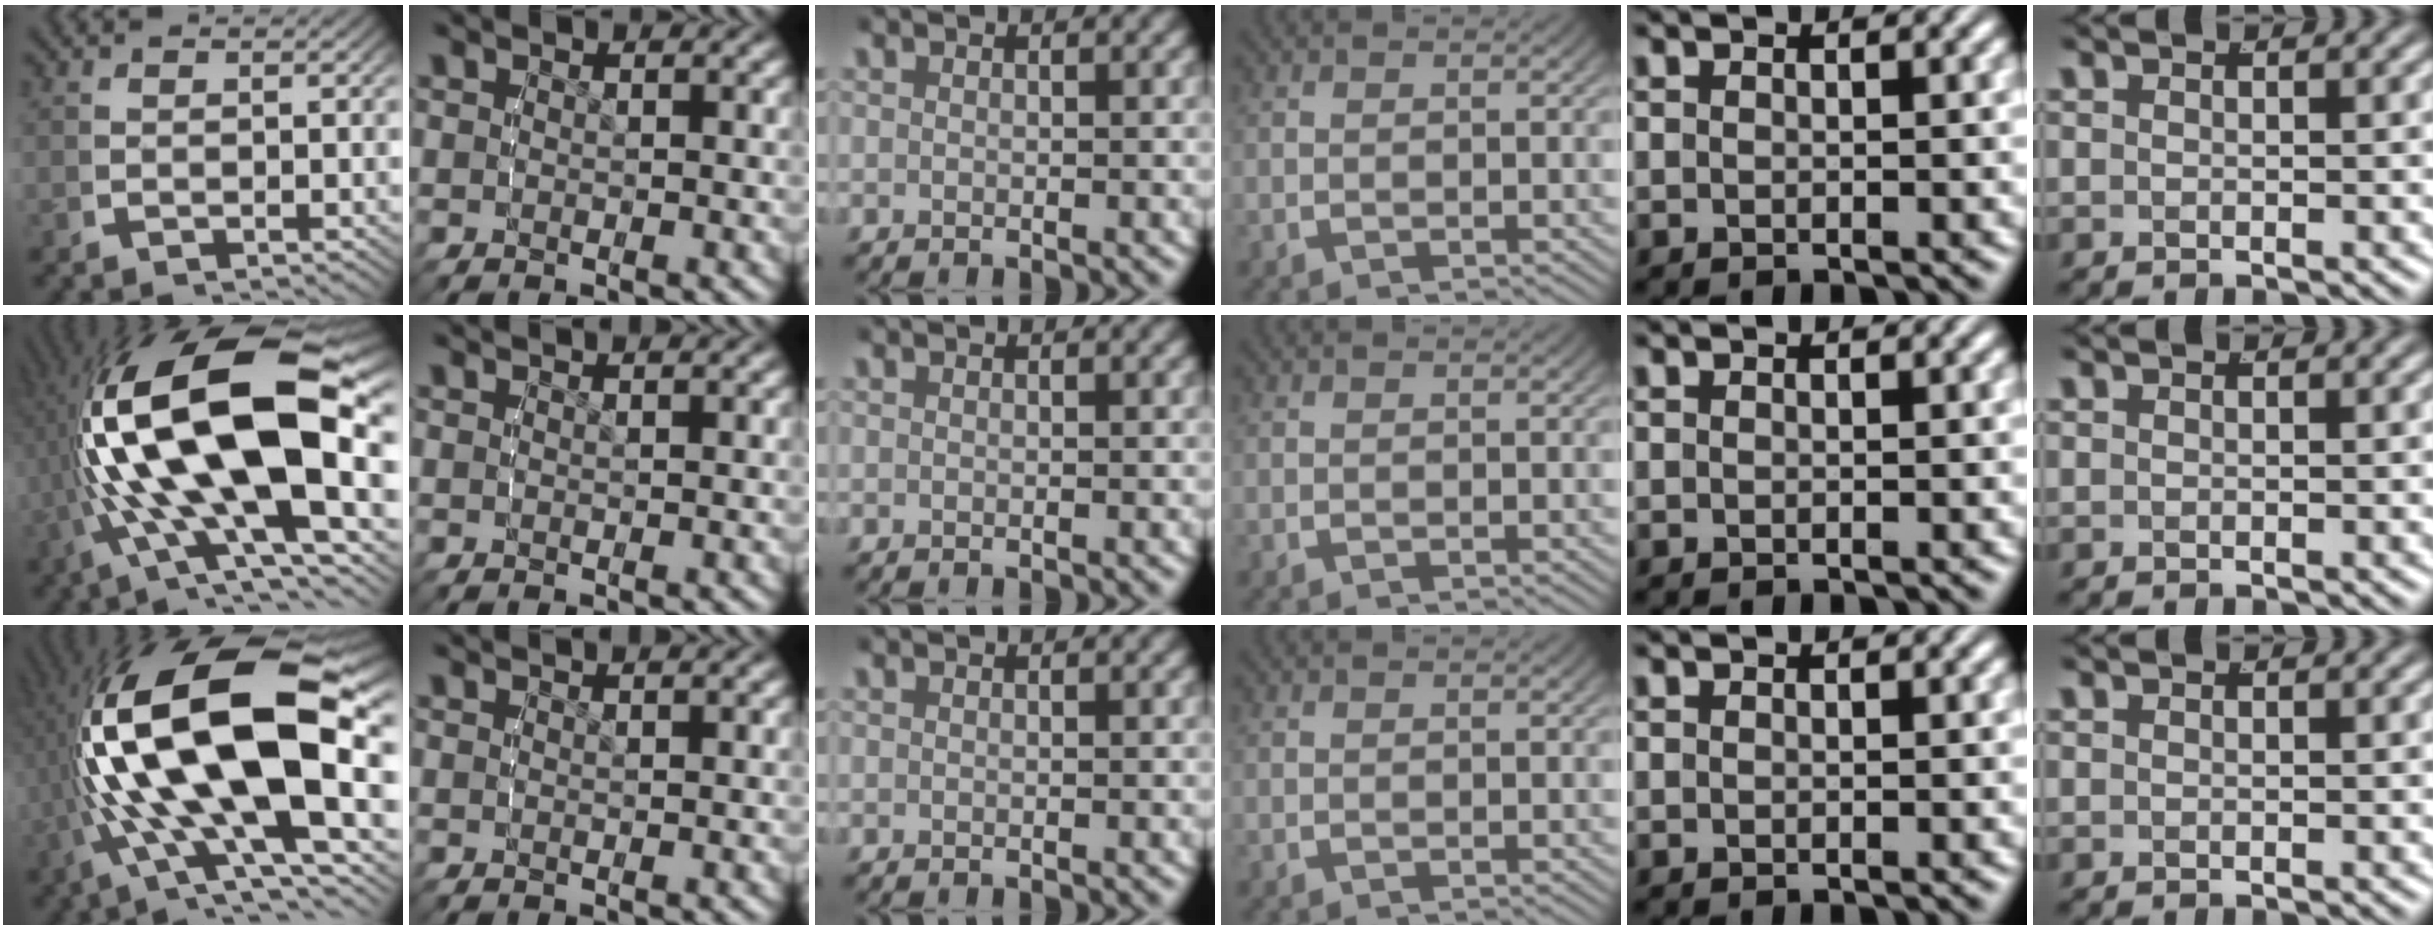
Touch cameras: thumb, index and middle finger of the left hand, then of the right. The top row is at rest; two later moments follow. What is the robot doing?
{"motion": "lift_and_place", "object": "toy banana"}